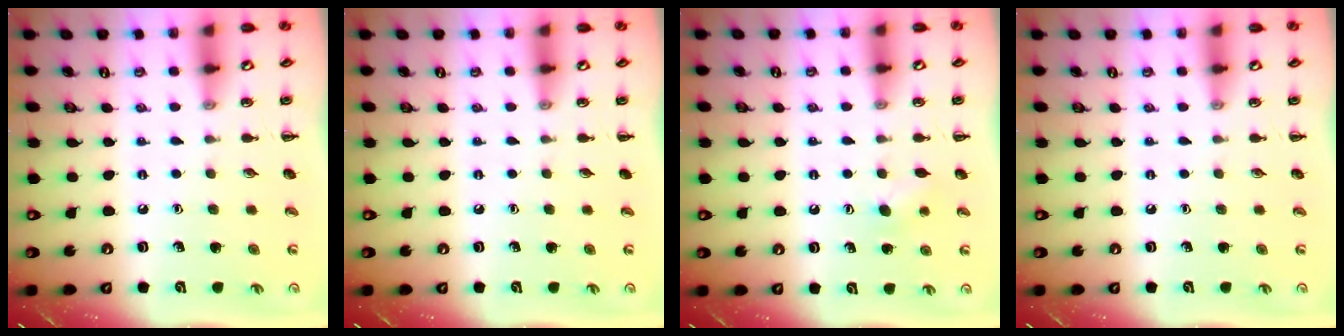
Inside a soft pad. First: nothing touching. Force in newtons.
{"total": 0.0}
{"total": 5.7, "press": 5.6, "slide": 1.1}
{"total": 0.0}